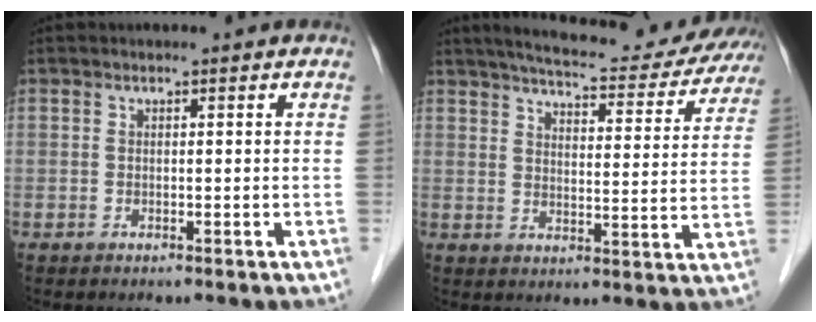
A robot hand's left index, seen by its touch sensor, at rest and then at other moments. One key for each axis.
{"total": 19.4, "fx": 17.8, "fy": 3.3, "fz": 7.1, "tx": -0.096, "ty": -0.016, "tz": 0.217}